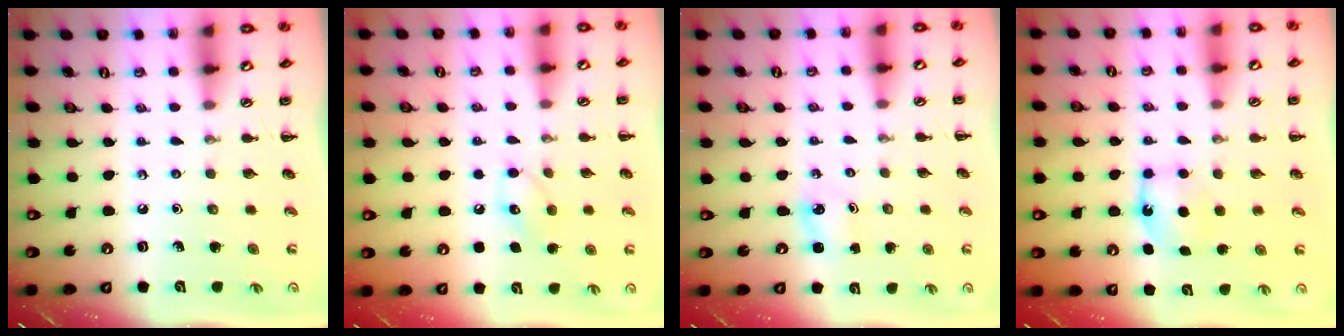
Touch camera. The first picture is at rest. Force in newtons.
{"total": 8.2, "press": 8.1, "slide": 1.2}
{"total": 1.5, "press": 1.5, "slide": 0.3}
{"total": 6.1, "press": 5.8, "slide": 1.9}